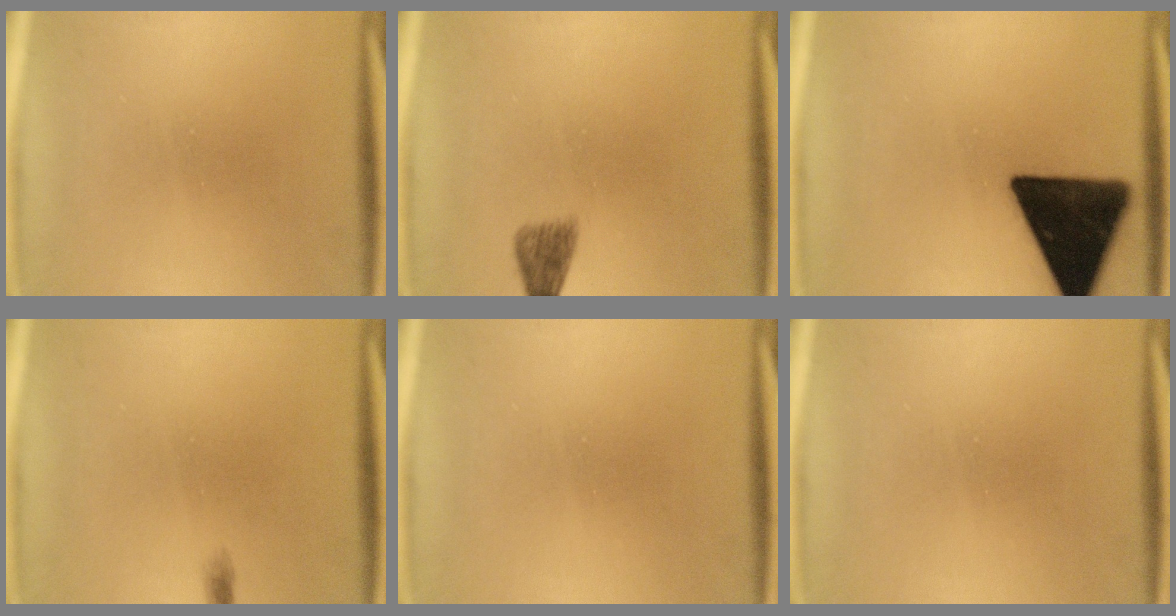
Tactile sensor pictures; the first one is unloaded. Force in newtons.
{"total": 2.1}
{"total": 18.6}
{"total": 0.6}
{"total": 0.0}
{"total": 0.0}